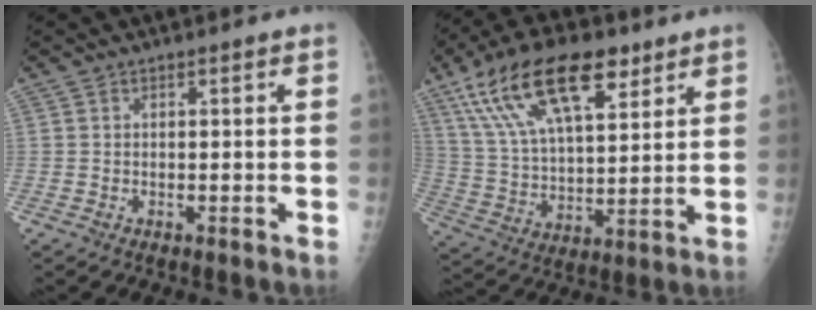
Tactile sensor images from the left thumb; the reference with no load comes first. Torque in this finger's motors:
{"motor_torque": [1.08, 1.48, 1.69, -1.08, 0.40]}